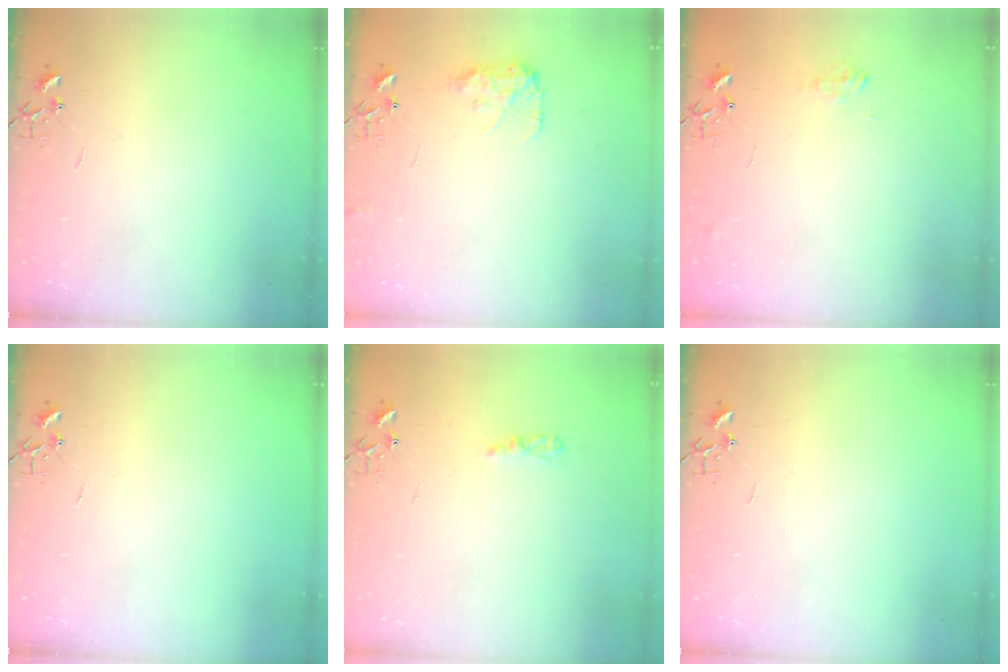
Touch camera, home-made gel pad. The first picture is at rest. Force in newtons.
{"total": 9.8, "press": 9.8, "slide": 0.2}
{"total": 7.7, "press": 7.7, "slide": 0.9}
{"total": 0.0}
{"total": 3.5, "press": 3.5, "slide": 0.4}
{"total": 0.0}